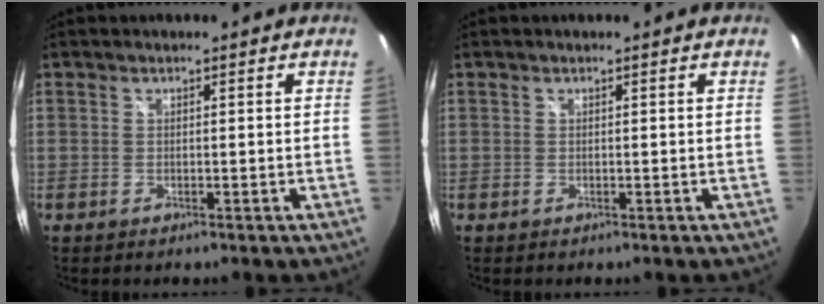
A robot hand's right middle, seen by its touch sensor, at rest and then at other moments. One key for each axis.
{"total": 0.0}